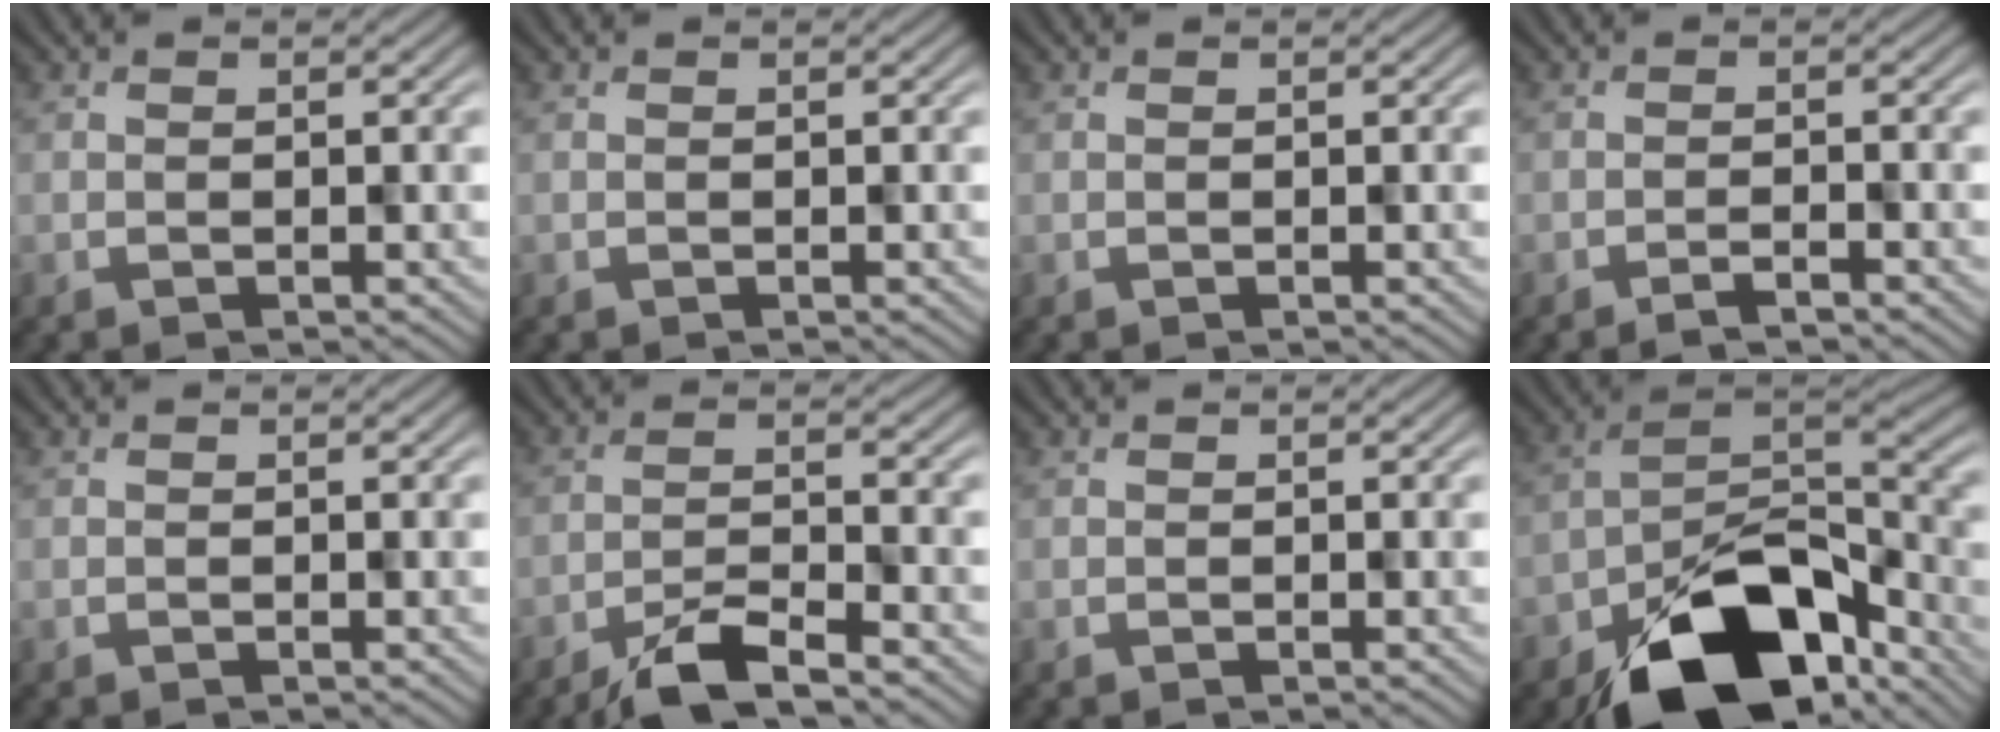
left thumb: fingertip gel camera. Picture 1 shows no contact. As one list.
[{"total": 0.0}, {"total": 0.0}, {"total": 1.6, "force": [-1.3, 0.0, 1.1], "torque": [-0.018, 0.006, -0.024]}, {"total": 0.0}, {"total": 6.3, "force": [-4.7, 1.3, 4.1], "torque": [-0.070, -0.001, -0.091]}, {"total": 0.0}, {"total": 16.2, "force": [-10.2, 8.1, 9.6], "torque": [-0.168, -0.032, -0.167]}]